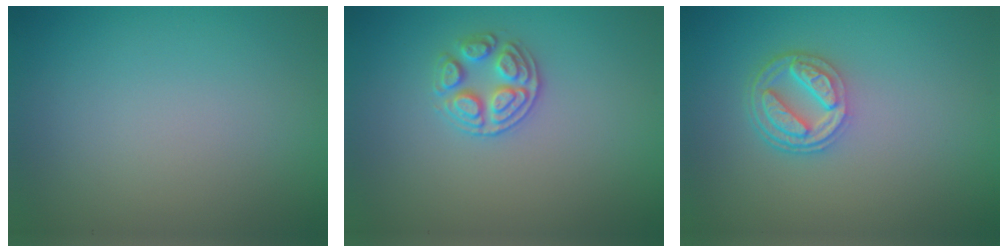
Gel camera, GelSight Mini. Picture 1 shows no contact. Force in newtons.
{"total": 2.8, "press": 2.7, "slide": 0.7}
{"total": 4.1, "press": 3.2, "slide": 2.7}